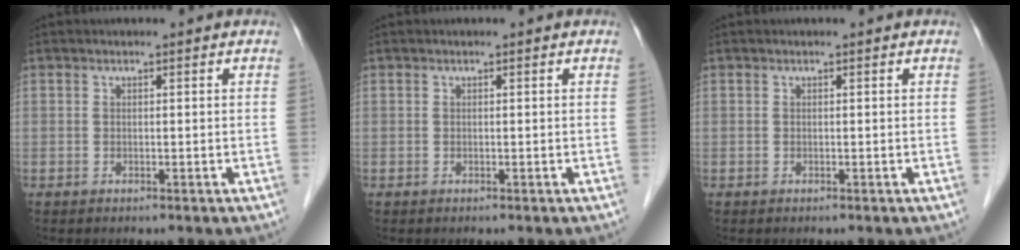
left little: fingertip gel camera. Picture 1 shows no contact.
{"total": 0.0}
{"total": 0.0}